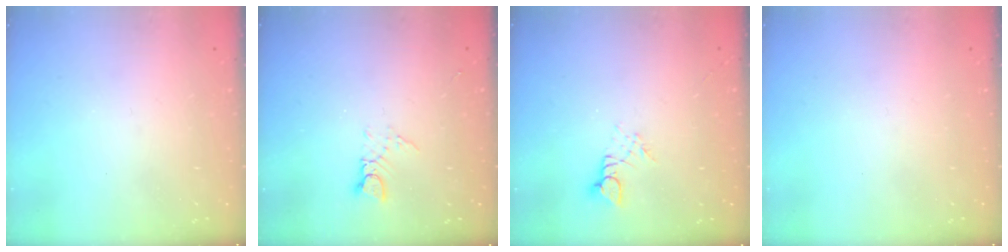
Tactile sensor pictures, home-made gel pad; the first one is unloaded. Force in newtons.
{"total": 3.4, "press": 3.4, "slide": 0.2}
{"total": 2.7, "press": 2.7, "slide": 0.3}
{"total": 0.0}